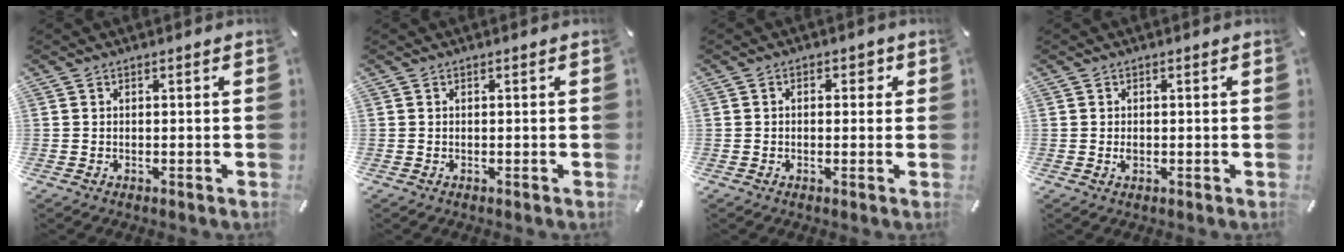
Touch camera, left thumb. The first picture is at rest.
{"total": 0.0}
{"total": 2.4, "force": [-0.2, 1.7, 1.6], "torque": [-0.018, 0.005, -0.010]}
{"total": 1.1, "force": [-0.1, 0.8, 0.7], "torque": [-0.015, 0.001, -0.002]}